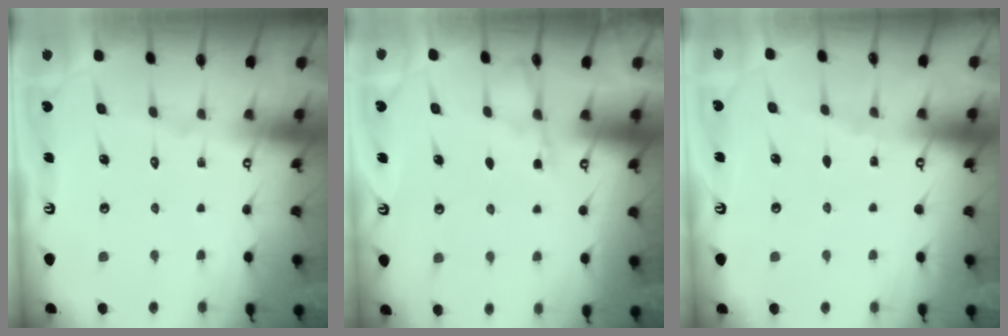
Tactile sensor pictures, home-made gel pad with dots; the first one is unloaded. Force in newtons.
{"total": 2.6, "press": 2.5, "slide": 0.4}
{"total": 2.5, "press": 2.5, "slide": 0.4}